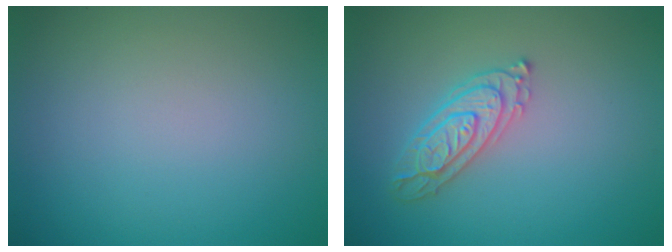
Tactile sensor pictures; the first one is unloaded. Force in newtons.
{"total": 3.0, "press": 2.9, "slide": 0.7}